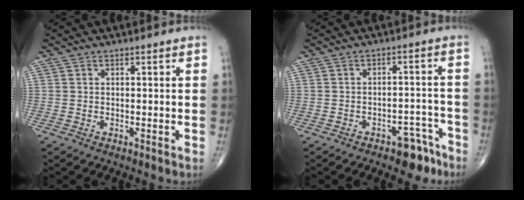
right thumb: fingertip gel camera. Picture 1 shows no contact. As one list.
[{"total": 6.4, "force": [-4.4, 3.3, 3.2], "torque": [-0.019, 0.044, -0.056]}]